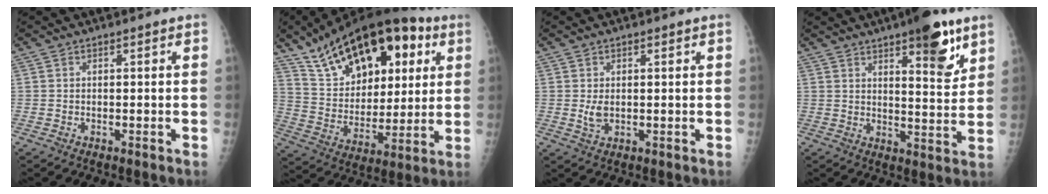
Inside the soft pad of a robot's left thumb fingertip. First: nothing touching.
{"total": 26.4, "force": [13.0, 14.4, 17.9], "torque": [-0.256, -0.011, 0.222]}
{"total": 2.5, "force": [0.2, 1.5, 2.0], "torque": [-0.036, -0.007, 0.009]}
{"total": 11.8, "force": [7.0, 3.4, 8.9], "torque": [-0.100, -0.039, 0.098]}